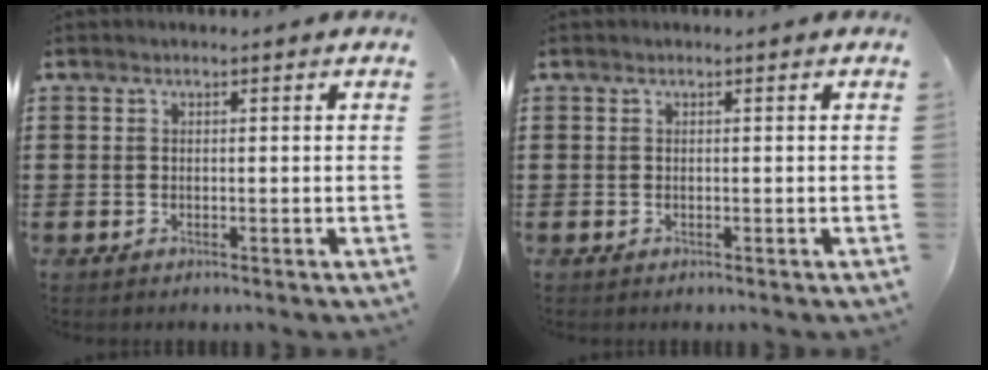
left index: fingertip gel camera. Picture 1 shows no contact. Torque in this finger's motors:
{"motor_torque": [0.00, 0.00, 0.00, 0.00]}